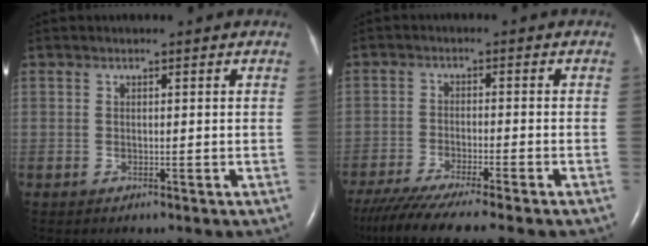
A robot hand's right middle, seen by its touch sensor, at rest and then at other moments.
{"total": 11.4, "force": [-9.5, -0.4, 6.2], "torque": [-0.090, -0.032, -0.151]}